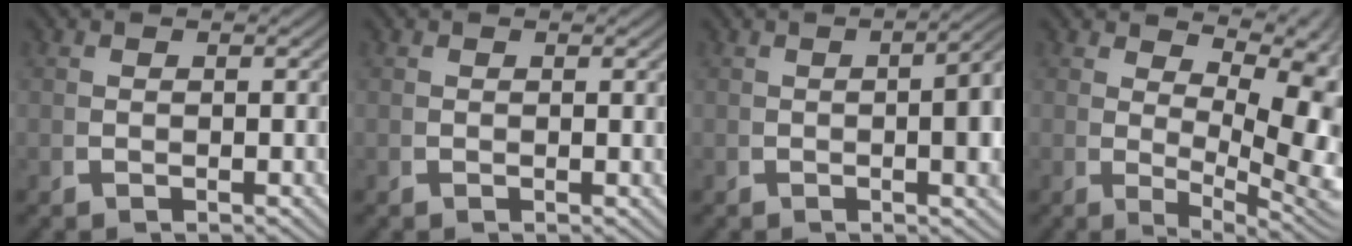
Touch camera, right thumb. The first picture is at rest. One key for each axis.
{"total": 0.0}
{"total": 5.7, "fx": -0.1, "fy": 2.2, "fz": 5.3, "tx": -0.060, "ty": 0.000, "tz": -0.001}
{"total": 8.0, "fx": 0.8, "fy": 4.0, "fz": 6.8, "tx": -0.101, "ty": -0.029, "tz": 0.030}